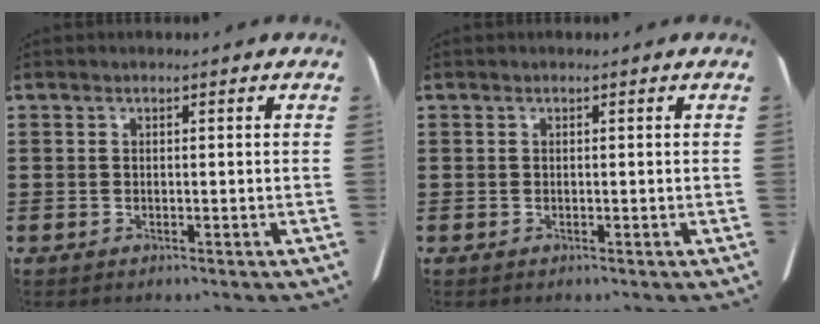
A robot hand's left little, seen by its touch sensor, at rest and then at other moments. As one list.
[{"total": 0.0}]